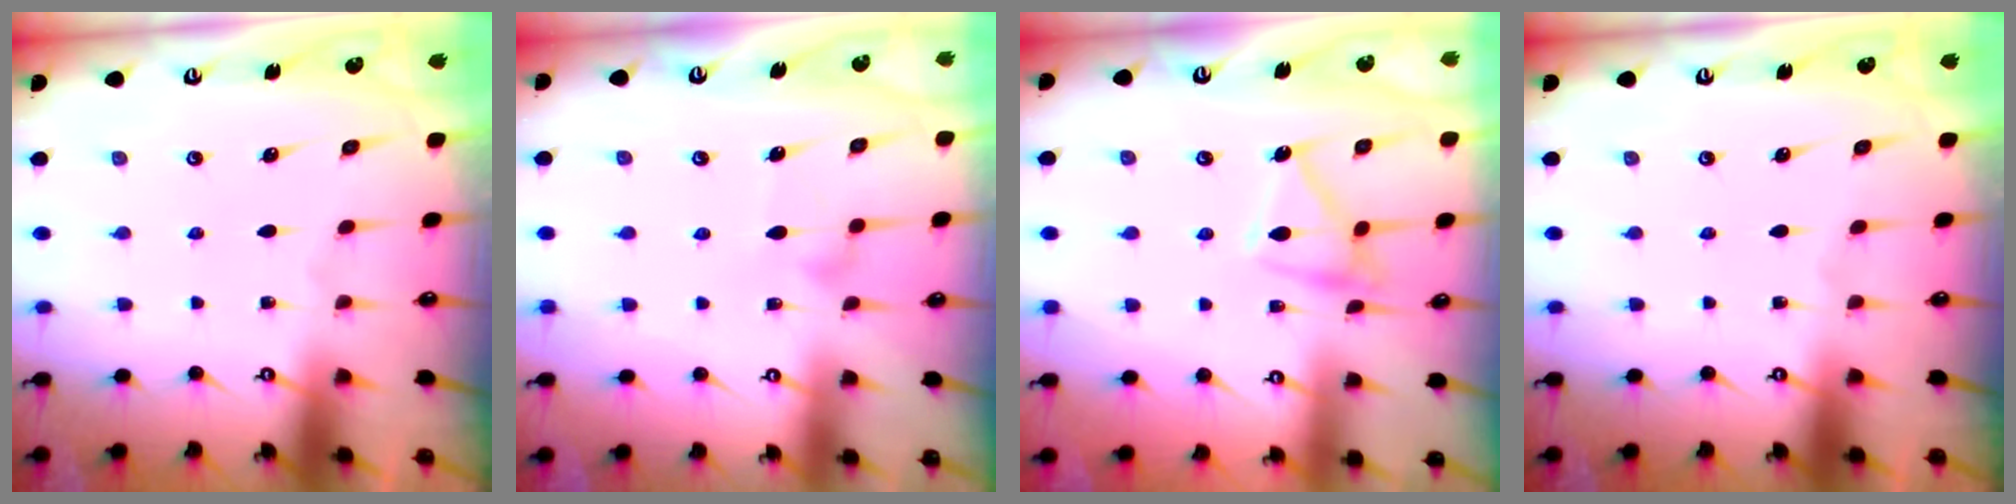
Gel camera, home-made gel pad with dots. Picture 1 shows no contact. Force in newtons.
{"total": 8.6, "press": 8.6, "slide": 0.4}
{"total": 11.8, "press": 11.8, "slide": 0.3}
{"total": 0.0}